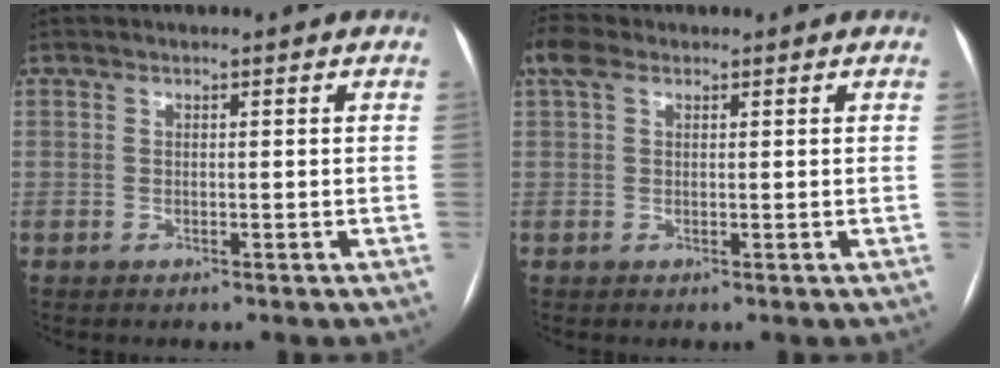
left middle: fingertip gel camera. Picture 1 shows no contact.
{"total": 3.4, "force": [1.9, 1.8, 2.1], "torque": [-0.056, 0.033, 0.043]}